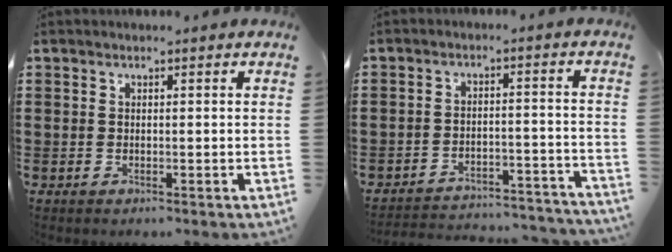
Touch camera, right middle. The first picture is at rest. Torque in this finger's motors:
{"motor_torque": [0.51, -0.10, 0.26, 0.09]}